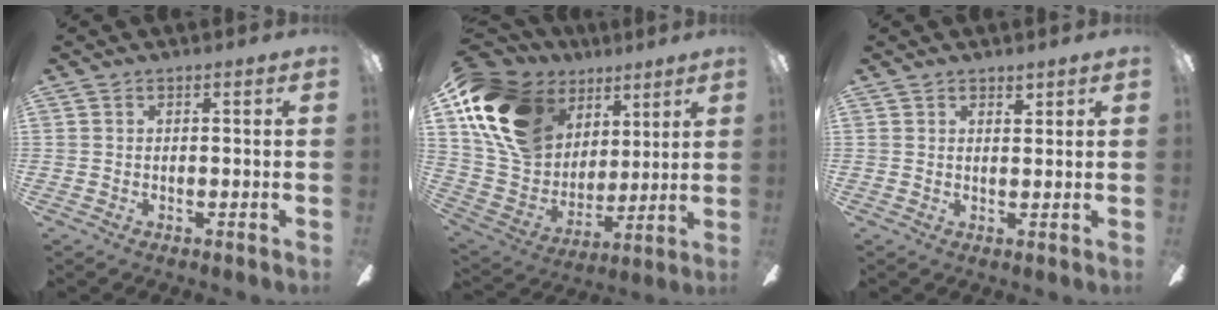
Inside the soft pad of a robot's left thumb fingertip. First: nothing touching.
{"total": 20.1, "force": [10.2, 13.7, 10.5], "torque": [-0.228, -0.026, 0.195]}
{"total": 2.0, "force": [1.8, 0.8, 0.5], "torque": [0.005, -0.010, 0.030]}